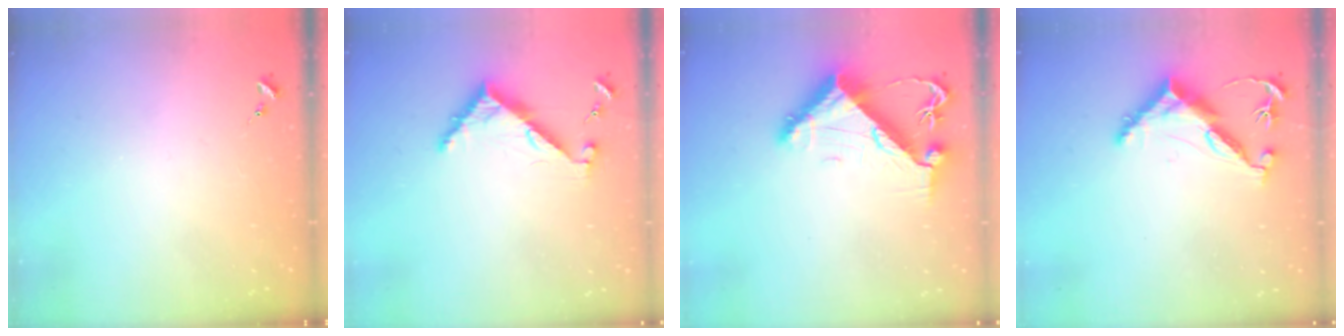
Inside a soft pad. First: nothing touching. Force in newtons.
{"total": 6.3, "press": 6.3, "slide": 0.5}
{"total": 10.3, "press": 10.2, "slide": 1.5}
{"total": 11.7, "press": 11.7, "slide": 1.0}